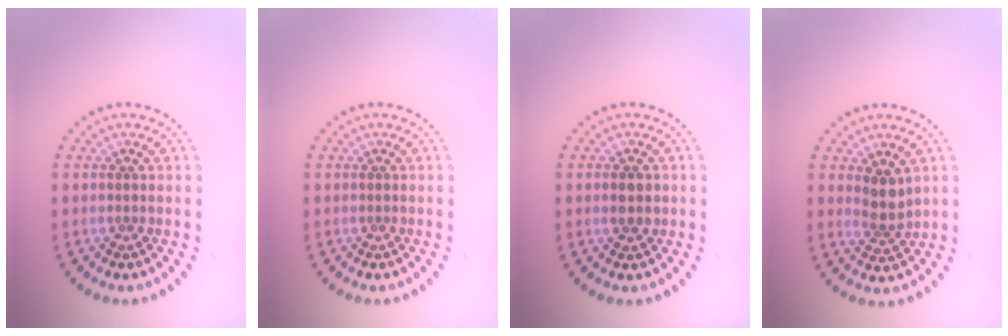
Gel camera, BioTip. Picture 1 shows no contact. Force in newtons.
{"total": 0.0}
{"total": 1.4, "press": 1.4, "slide": 0.1}
{"total": 2.3, "press": 2.0, "slide": 1.2}